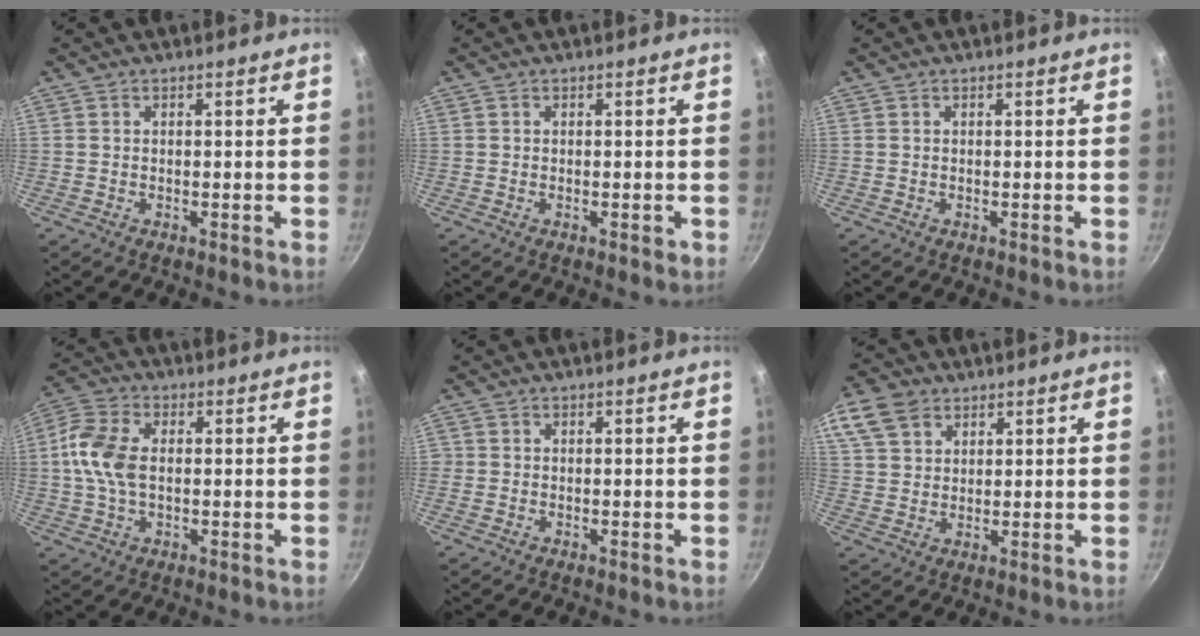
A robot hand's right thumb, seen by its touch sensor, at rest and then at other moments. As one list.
[{"total": 1.0, "force": [-0.2, 0.6, 0.8], "torque": [-0.009, 0.002, -0.003]}, {"total": 0.0}, {"total": 9.6, "force": [0.4, 5.9, 7.6], "torque": [-0.155, 0.018, -0.004]}, {"total": 0.5, "force": [-0.1, 0.5, 0.0], "torque": [0.002, 0.000, -0.004]}, {"total": 10.2, "force": [5.5, 7.2, 4.8], "torque": [-0.090, 0.002, 0.104]}]